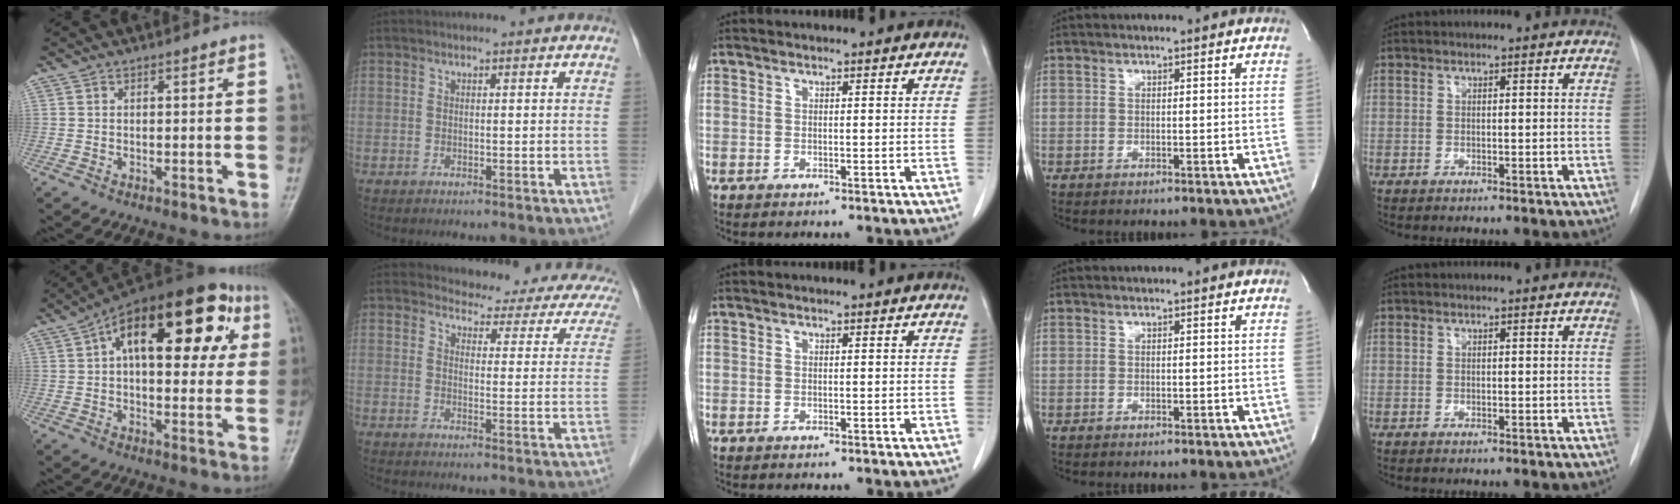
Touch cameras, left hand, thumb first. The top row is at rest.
{"thumb": {"total": 25.2, "force": [7.7, 12.3, 20.6], "torque": [-0.273, 0.036, 0.105]}, "index": {"total": 13.3, "force": [11.7, 4.4, 4.6], "torque": [-0.028, -0.021, 0.105]}}